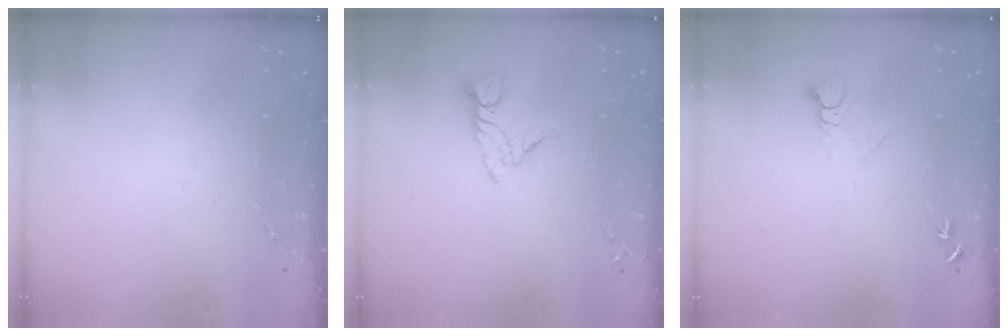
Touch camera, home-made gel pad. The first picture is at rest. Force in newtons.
{"total": 9.7, "press": 9.6, "slide": 0.9}
{"total": 4.1, "press": 4.1, "slide": 0.3}